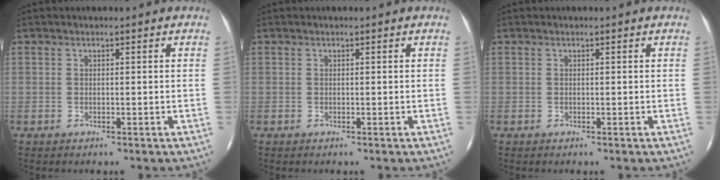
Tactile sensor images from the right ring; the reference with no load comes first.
{"total": 0.0}
{"total": 0.0}